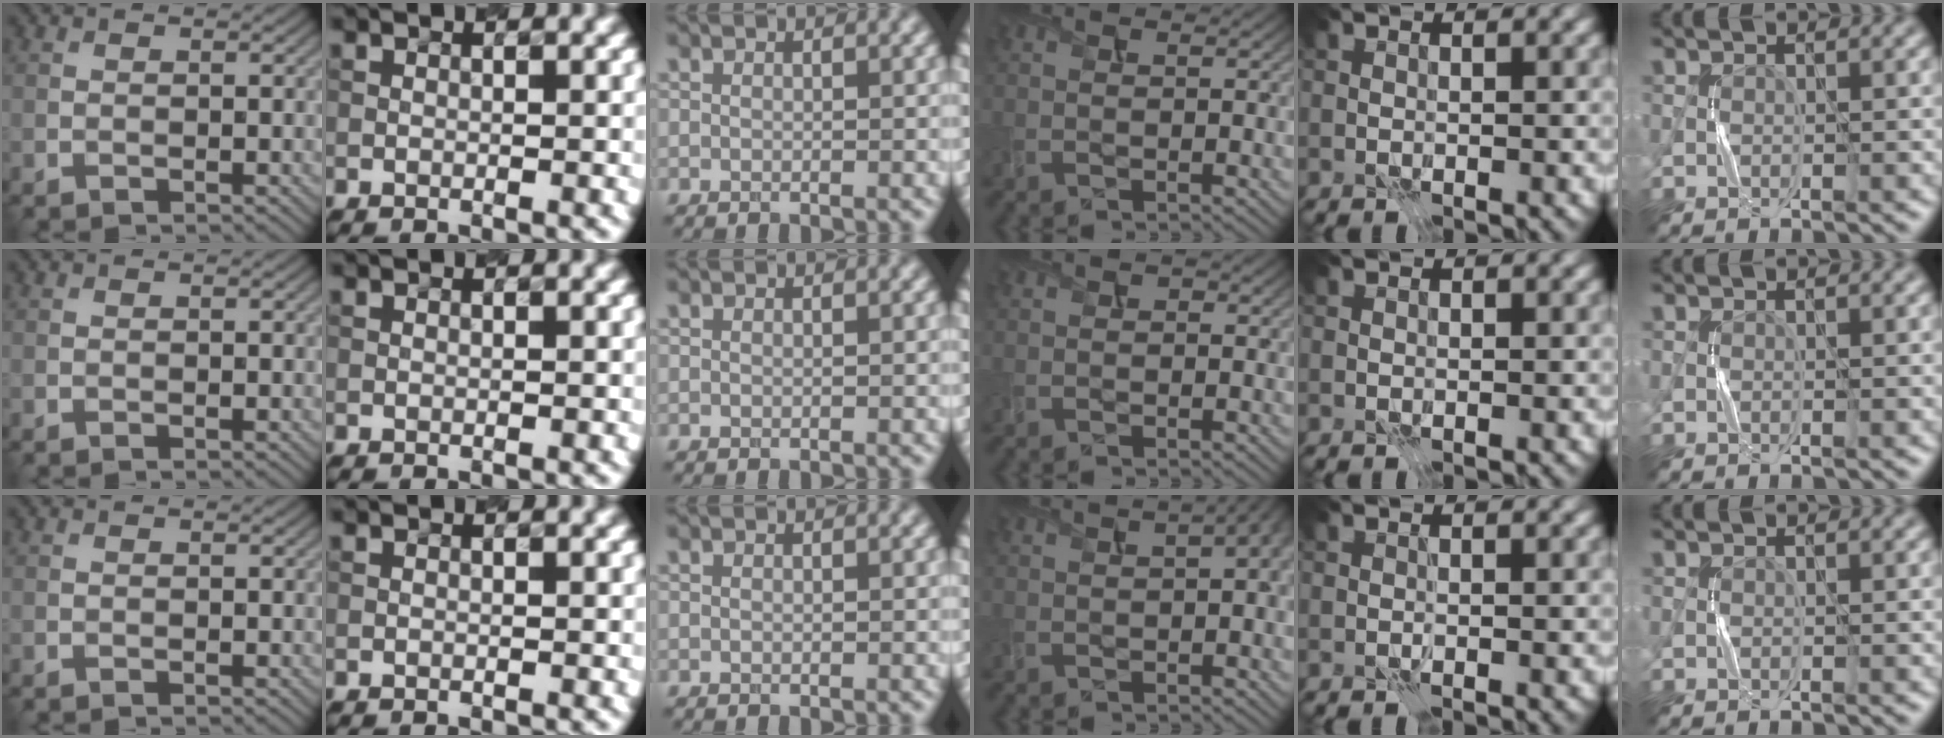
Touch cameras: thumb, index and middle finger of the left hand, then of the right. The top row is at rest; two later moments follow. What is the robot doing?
{"motion": "press", "object": "syringe"}